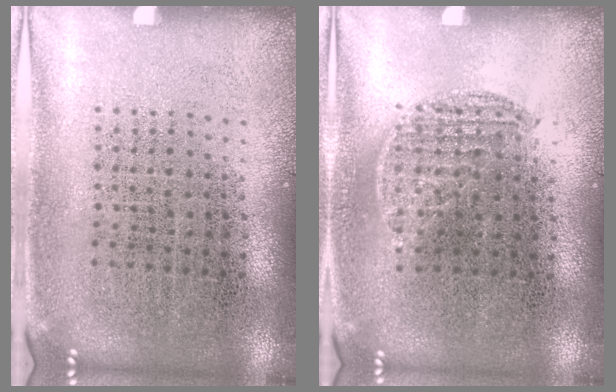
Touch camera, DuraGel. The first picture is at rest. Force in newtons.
{"total": 0.8, "press": 0.6, "slide": 0.5}